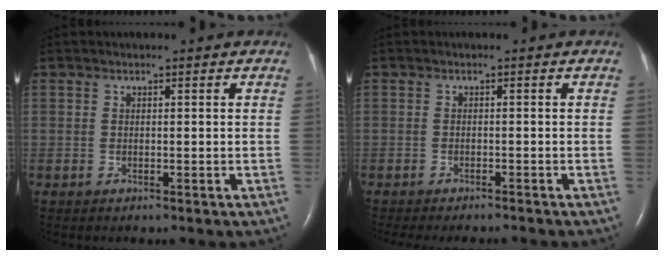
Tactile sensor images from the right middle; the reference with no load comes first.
{"total": 7.2, "force": [-6.6, 1.0, 2.6], "torque": [-0.028, -0.011, -0.089]}